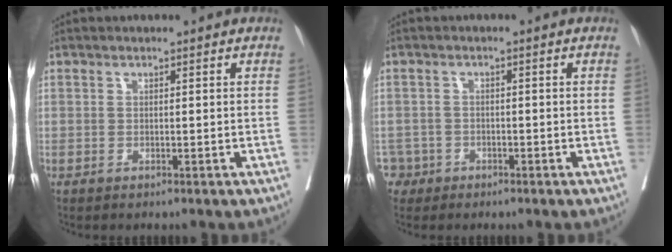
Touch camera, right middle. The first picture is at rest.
{"total": 2.8, "force": [-1.5, 2.4, -0.6], "torque": [0.012, 0.012, -0.030]}